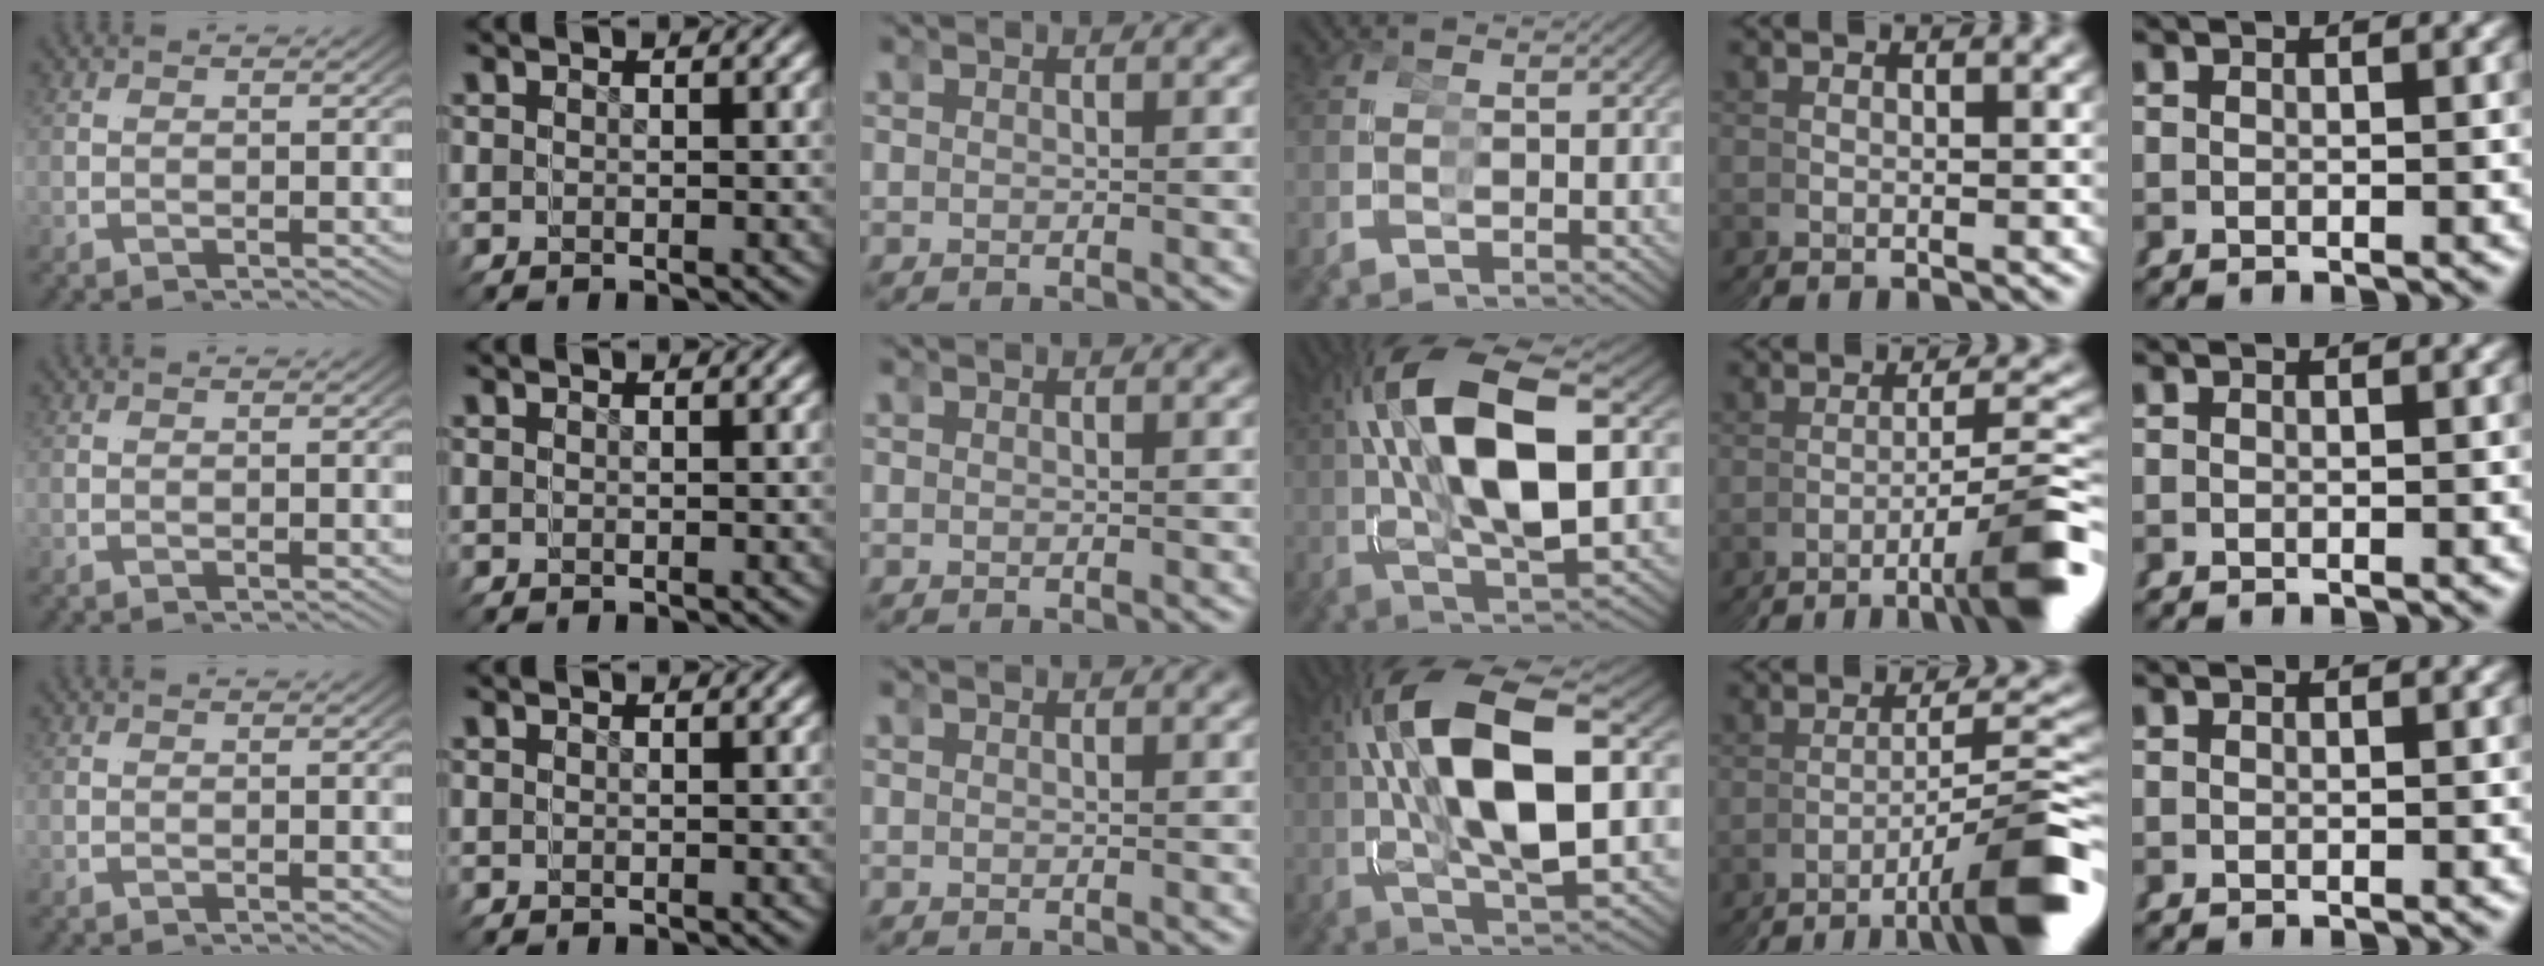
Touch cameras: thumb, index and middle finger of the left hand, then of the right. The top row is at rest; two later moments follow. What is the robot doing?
{"motion": "grasp_and_lifting", "object": "toy banana"}